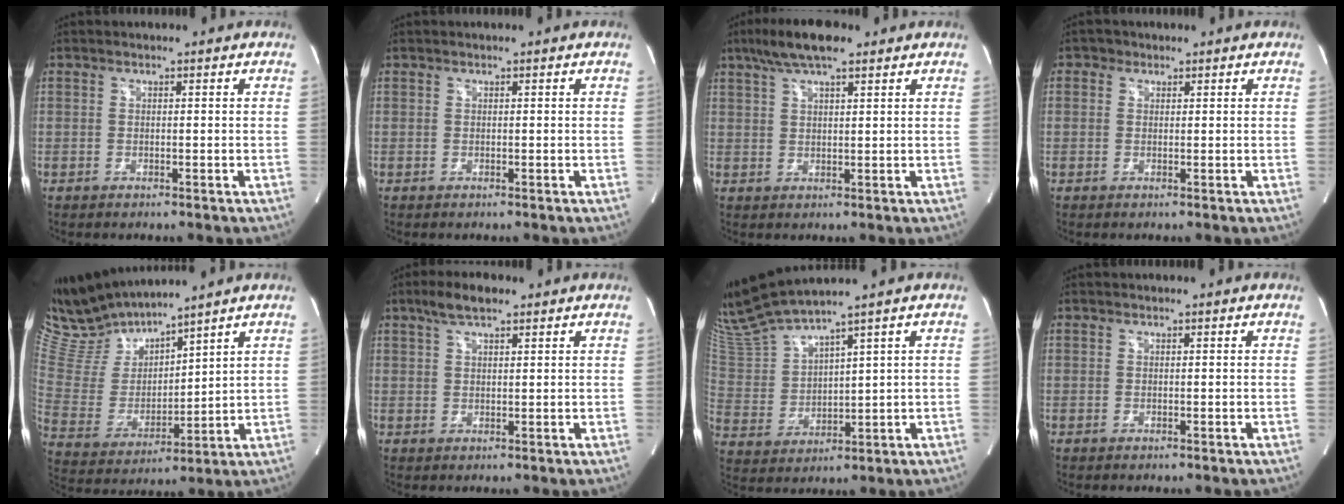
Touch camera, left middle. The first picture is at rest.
{"total": 0.0}
{"total": 7.8, "force": [5.5, 1.6, 5.4], "torque": [-0.108, 0.022, 0.097]}
{"total": 1.3, "force": [0.7, 1.0, 0.2], "torque": [0.001, 0.002, 0.008]}
{"total": 11.6, "force": [11.2, 1.0, 2.6], "torque": [-0.075, -0.001, 0.242]}
{"total": 4.7, "force": [3.2, 1.3, 3.1], "torque": [-0.069, 0.014, 0.060]}
{"total": 9.4, "force": [8.6, -1.0, 3.7], "torque": [-0.092, -0.001, 0.186]}
{"total": 0.0}